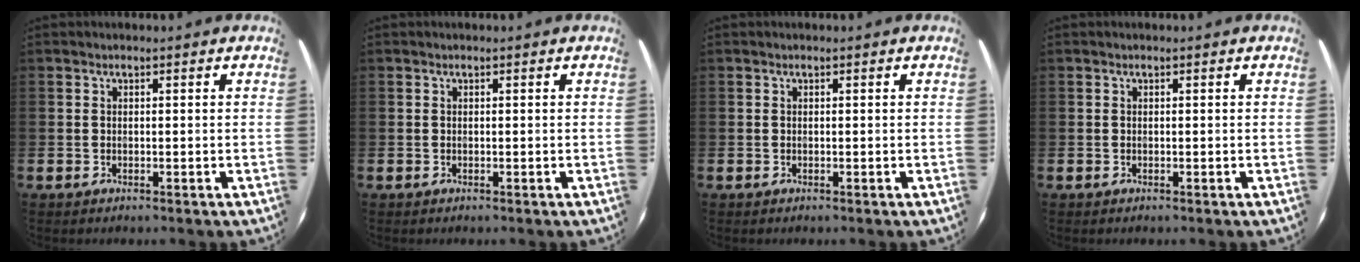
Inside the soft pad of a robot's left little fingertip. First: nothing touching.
{"total": 0.0}
{"total": 0.0}
{"total": 0.0}